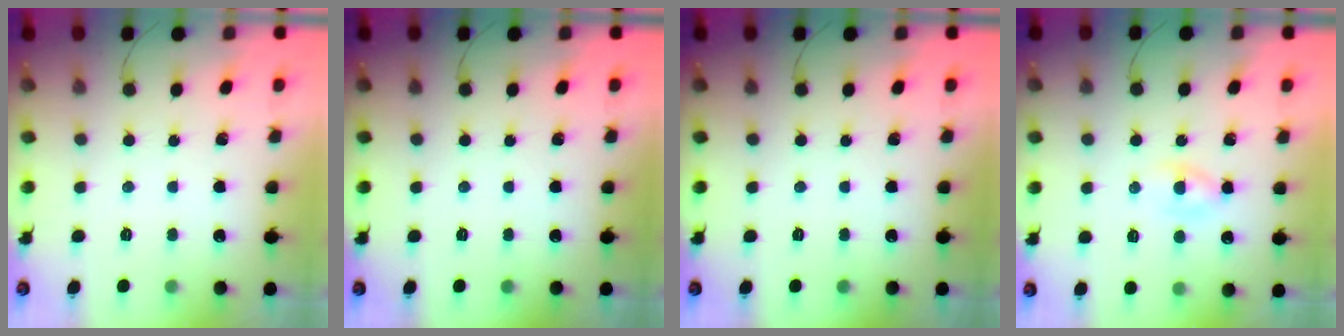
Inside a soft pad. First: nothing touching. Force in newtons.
{"total": 0.0}
{"total": 0.0}
{"total": 2.1, "press": 2.0, "slide": 0.8}